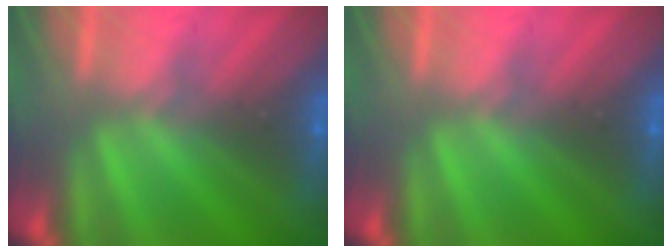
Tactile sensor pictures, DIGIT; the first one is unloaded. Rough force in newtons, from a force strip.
{"total": 0.0}